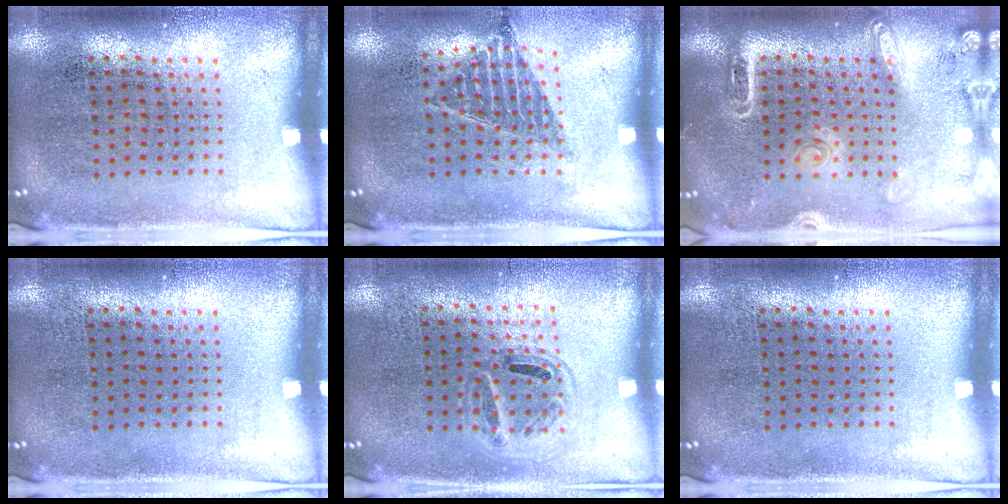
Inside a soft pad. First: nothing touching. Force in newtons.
{"total": 0.8, "press": 0.8, "slide": 0.1}
{"total": 1.9, "press": 1.7, "slide": 0.9}
{"total": 0.0}
{"total": 1.0, "press": 0.9, "slide": 0.3}
{"total": 0.0}